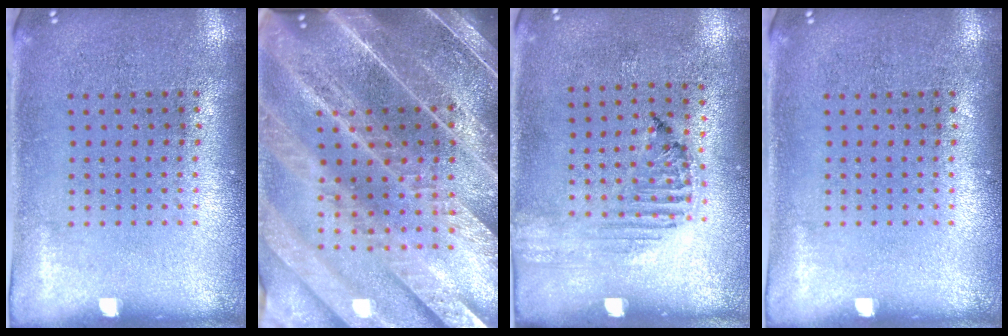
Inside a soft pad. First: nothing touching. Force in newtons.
{"total": 5.2, "press": 4.4, "slide": 2.7}
{"total": 1.2, "press": 1.2, "slide": 0.2}
{"total": 0.0}